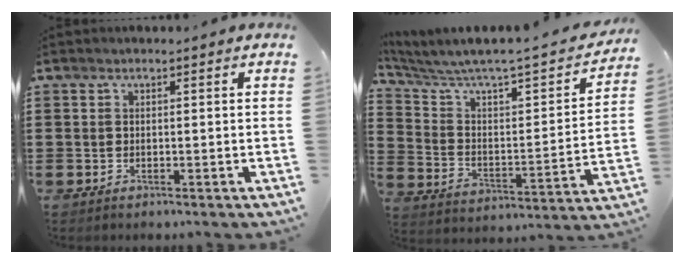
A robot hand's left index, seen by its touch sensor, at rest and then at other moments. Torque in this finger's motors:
{"motor_torque": [2.14, 0.00, 1.00, 0.21]}